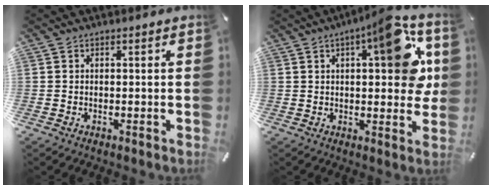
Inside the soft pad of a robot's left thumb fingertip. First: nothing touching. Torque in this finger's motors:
{"motor_torque": [2.37, 2.64, 1.50, -1.27, 0.42]}